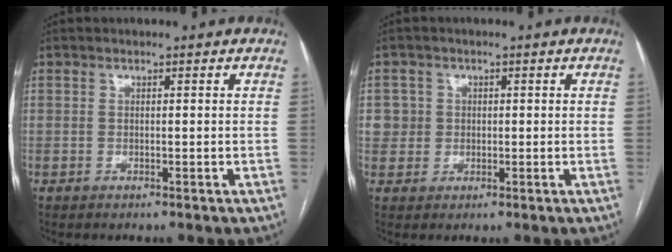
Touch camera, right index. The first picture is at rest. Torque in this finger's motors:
{"motor_torque": [0.21, 0.19, 0.04, 0.01]}